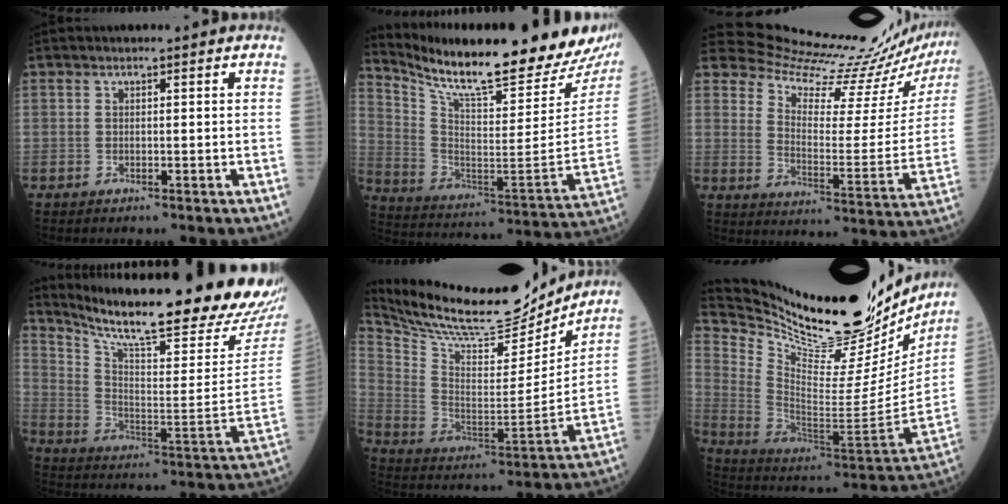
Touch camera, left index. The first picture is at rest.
{"total": 27.0, "force": [23.2, 3.0, 13.5], "torque": [-0.239, -0.083, 0.333]}
{"total": 19.0, "force": [18.9, 0.2, 1.3], "torque": [-0.030, -0.125, 0.242]}
{"total": 27.6, "force": [24.1, 1.8, 13.3], "torque": [-0.225, -0.089, 0.333]}
{"total": 22.1, "force": [19.9, 4.5, 8.3], "torque": [-0.169, -0.022, 0.322]}
{"total": 31.2, "force": [27.2, 7.3, 13.4], "torque": [-0.237, -0.074, 0.393]}